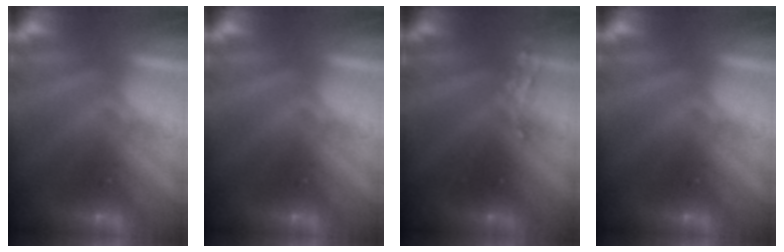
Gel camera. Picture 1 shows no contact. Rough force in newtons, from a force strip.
{"total": 0.0}
{"total": 2.5}
{"total": 0.0}